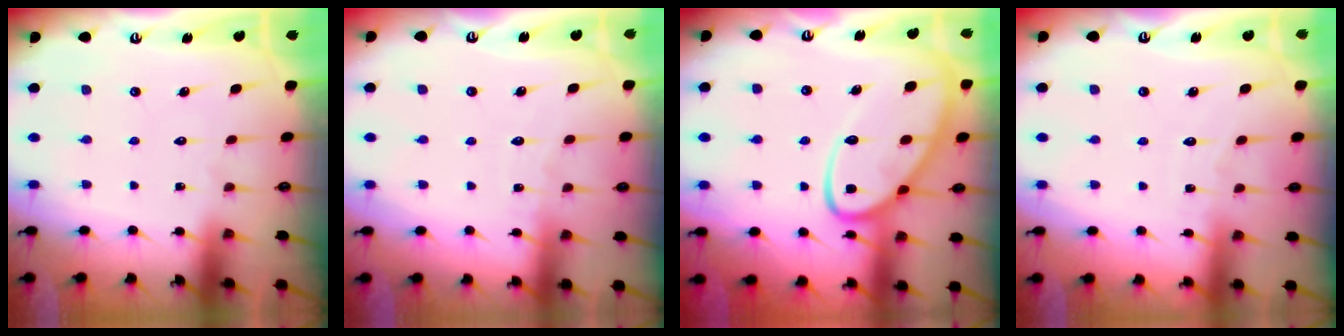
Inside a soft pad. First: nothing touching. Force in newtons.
{"total": 2.7, "press": 2.7, "slide": 0.3}
{"total": 13.7, "press": 13.6, "slide": 1.4}
{"total": 3.9, "press": 3.8, "slide": 0.5}